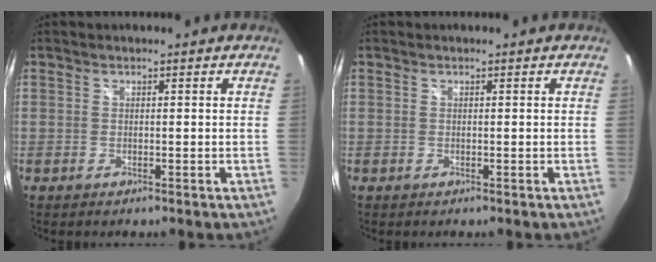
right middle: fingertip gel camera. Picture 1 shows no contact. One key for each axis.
{"total": 0.0}